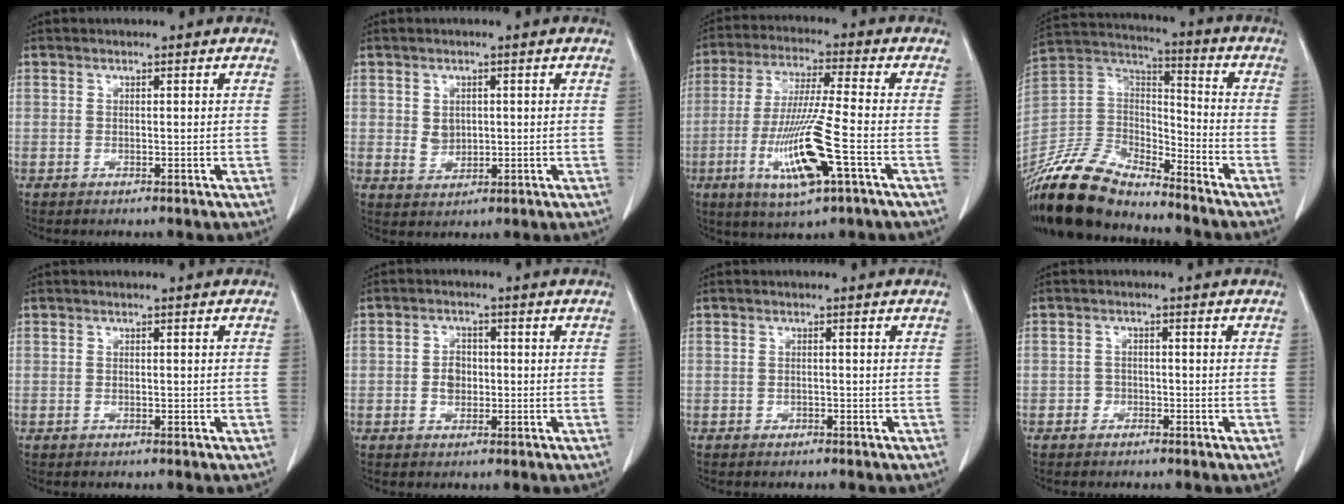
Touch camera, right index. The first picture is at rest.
{"total": 2.9, "force": [0.4, 2.3, 1.6], "torque": [-0.029, 0.000, 0.018]}
{"total": 13.2, "force": [-4.4, 0.3, 12.5], "torque": [-0.253, -0.022, -0.078]}
{"total": 16.6, "force": [-14.6, 5.0, 6.2], "torque": [-0.116, 0.021, -0.275]}
{"total": 0.0}
{"total": 2.7, "force": [-0.5, 2.1, 1.7], "torque": [-0.026, 0.008, -0.006]}
{"total": 0.6, "force": [-0.5, 0.3, 0.0], "torque": [-0.002, 0.004, -0.007]}
{"total": 1.4, "force": [-1.0, 1.0, 0.1], "torque": [0.004, 0.008, -0.019]}